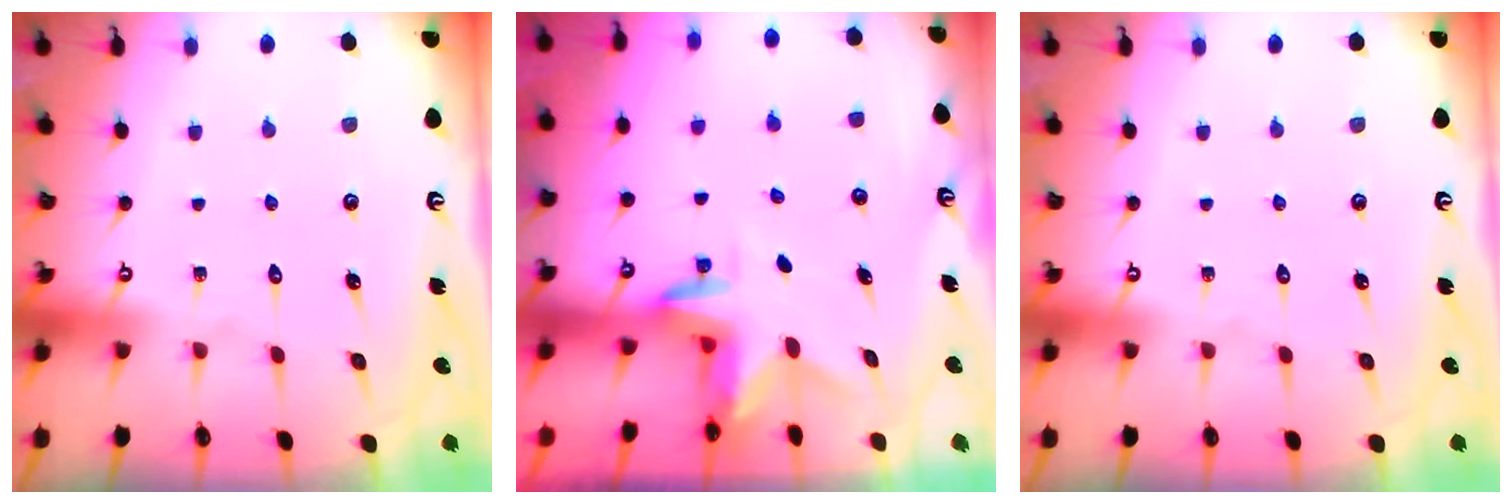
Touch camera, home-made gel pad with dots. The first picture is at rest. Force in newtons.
{"total": 3.0, "press": 3.0, "slide": 0.2}
{"total": 0.0}